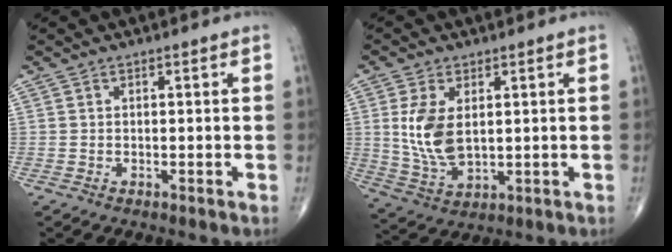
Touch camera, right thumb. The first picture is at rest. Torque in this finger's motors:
{"motor_torque": [-0.53, 0.42, 0.72, 0.16, 0.04]}